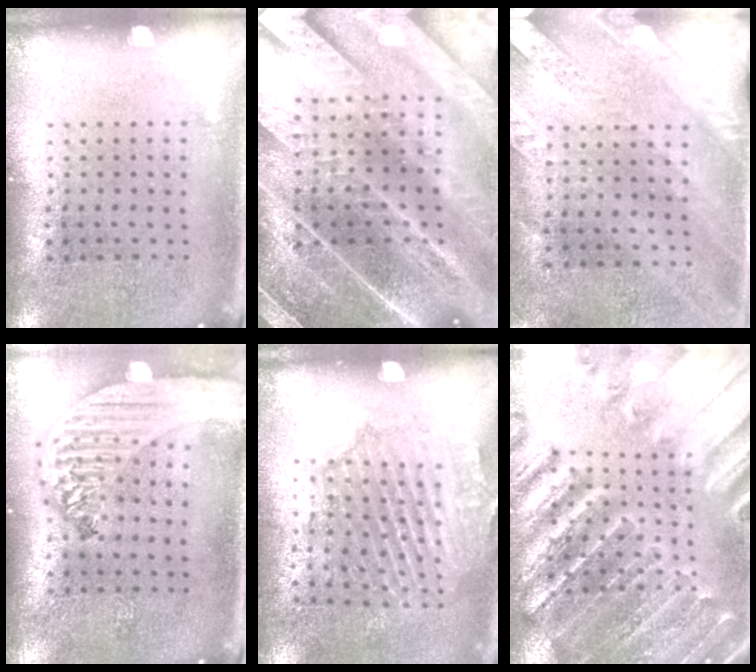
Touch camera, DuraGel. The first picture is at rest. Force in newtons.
{"total": 5.5, "press": 4.7, "slide": 2.8}
{"total": 2.5, "press": 2.1, "slide": 1.3}
{"total": 3.1, "press": 2.4, "slide": 1.9}
{"total": 1.5, "press": 1.5, "slide": 0.4}
{"total": 2.7, "press": 2.7, "slide": 0.4}